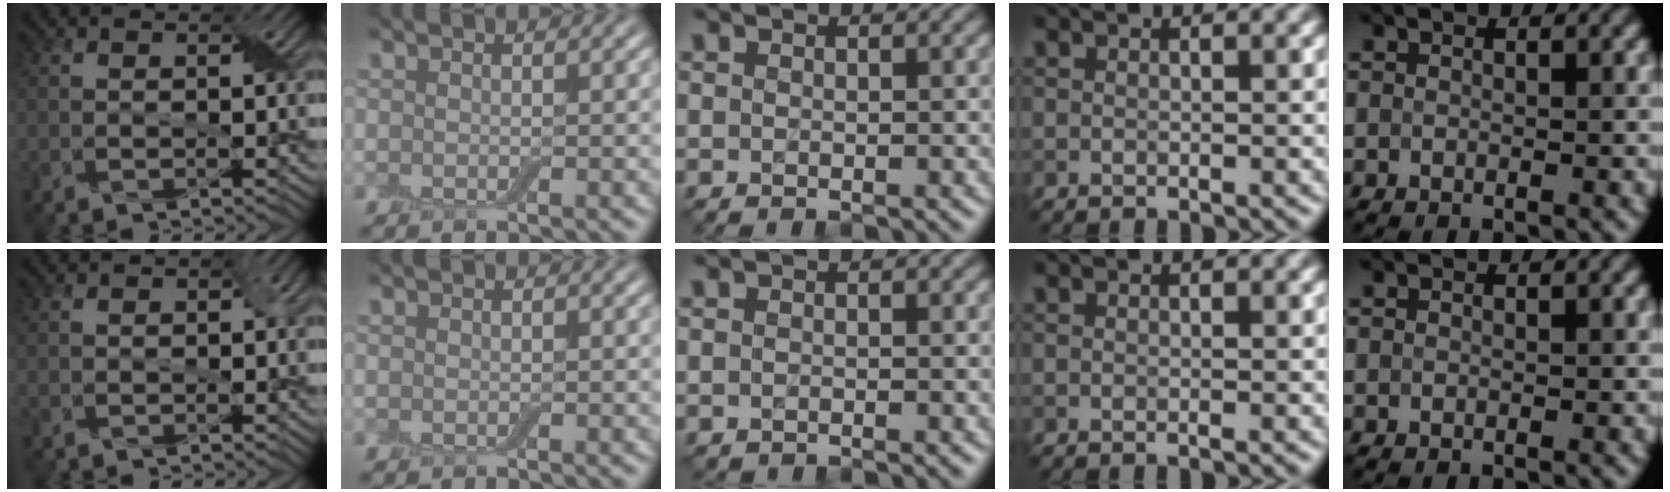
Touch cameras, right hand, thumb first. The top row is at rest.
{"thumb": {"total": 1.1, "force": [-0.2, 0.8, 0.8], "torque": [-0.008, -0.002, 0.000]}, "middle": {"total": 0.5, "force": [-0.5, 0.1, 0.1], "torque": [-0.001, -0.002, -0.007]}}